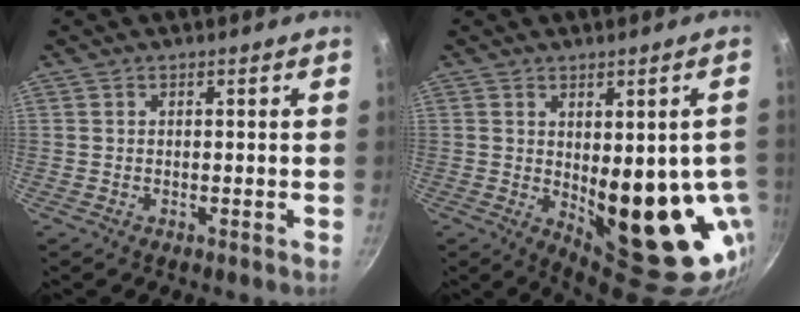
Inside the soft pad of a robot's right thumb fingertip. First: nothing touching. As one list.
[{"total": 18.8, "force": [-1.6, 8.7, 16.5], "torque": [-0.167, -0.029, 0.004]}]